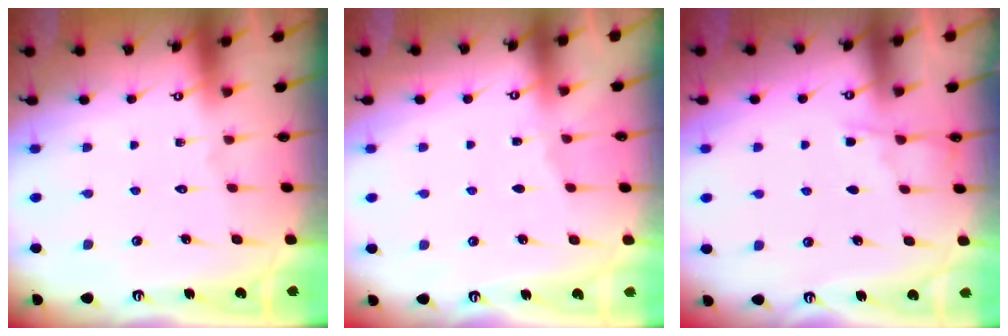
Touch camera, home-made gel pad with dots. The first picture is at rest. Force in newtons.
{"total": 2.3, "press": 2.3, "slide": 0.3}
{"total": 3.2, "press": 3.2, "slide": 0.5}